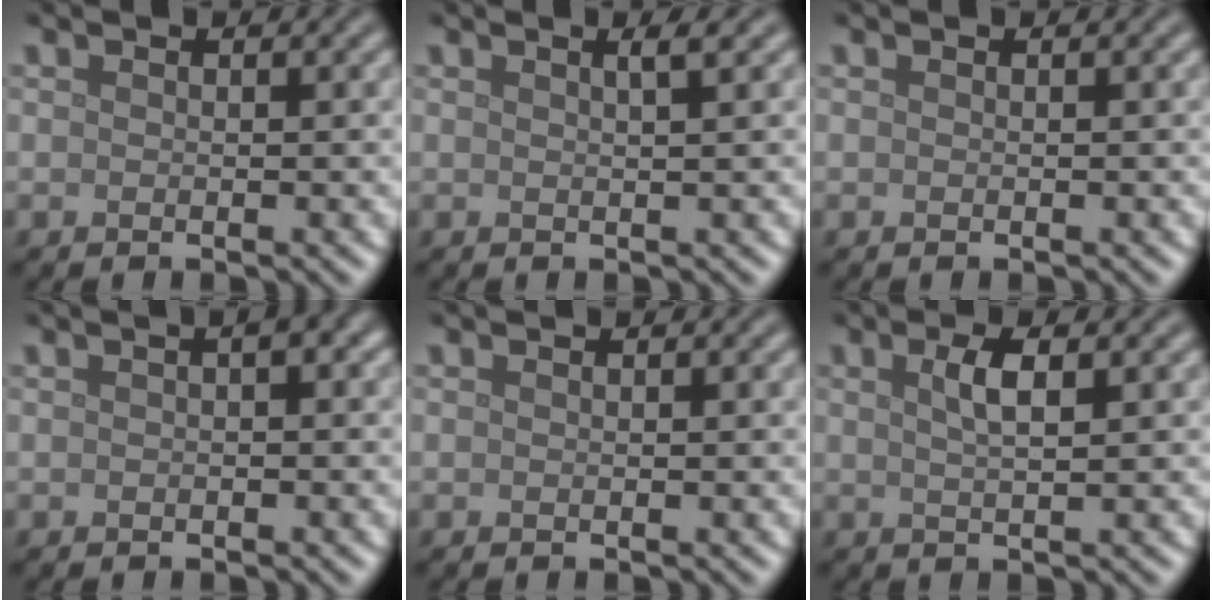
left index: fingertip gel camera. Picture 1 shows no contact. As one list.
[{"total": 1.6, "force": [0.8, 0.4, 1.3], "torque": [-0.015, 0.005, 0.007]}, {"total": 0.0}, {"total": 1.3, "force": [0.3, 0.2, 1.2], "torque": [-0.020, 0.008, 0.004]}, {"total": 0.0}, {"total": 2.4, "force": [0.9, 0.6, 2.1], "torque": [-0.034, 0.006, 0.013]}]